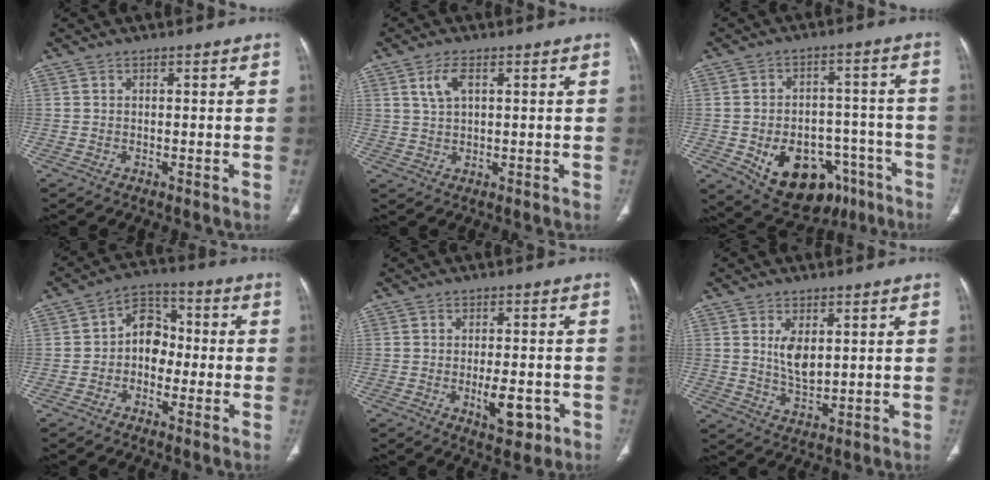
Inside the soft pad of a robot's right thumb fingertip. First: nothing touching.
{"total": 4.0, "force": [1.7, 1.9, 3.1], "torque": [-0.063, 0.002, 0.036]}
{"total": 18.5, "force": [-8.7, 12.3, 10.8], "torque": [-0.129, 0.052, -0.111]}
{"total": 8.0, "force": [-0.9, 6.1, 5.1], "torque": [-0.043, 0.031, -0.032]}
{"total": 6.5, "force": [-2.4, 2.9, 5.3], "torque": [-0.064, 0.005, -0.028]}
{"total": 5.6, "force": [1.6, 3.0, 4.5], "torque": [-0.073, -0.015, 0.036]}